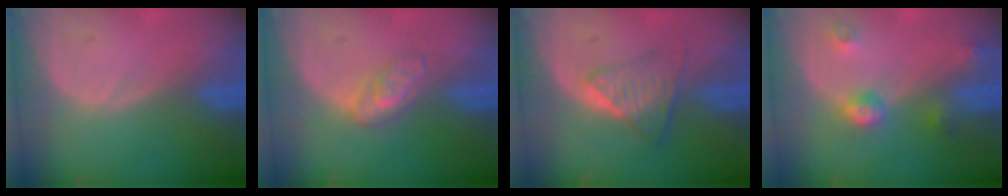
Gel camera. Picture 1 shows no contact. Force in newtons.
{"total": 4.6, "press": 4.1, "slide": 2.2}
{"total": 6.0, "press": 5.1, "slide": 3.2}
{"total": 4.4, "press": 3.9, "slide": 2.1}